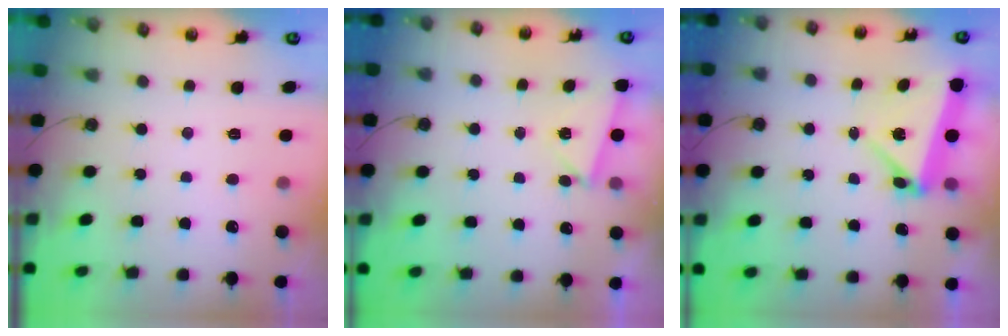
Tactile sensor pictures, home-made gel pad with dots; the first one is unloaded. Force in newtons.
{"total": 2.6, "press": 2.2, "slide": 1.4}
{"total": 6.1, "press": 4.5, "slide": 4.0}